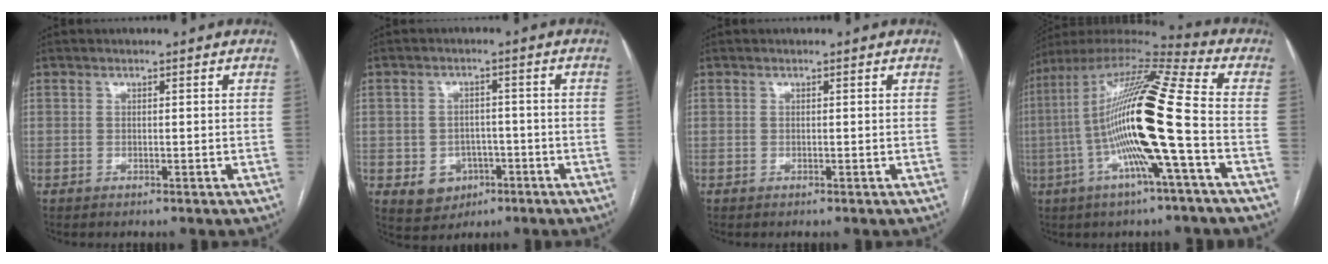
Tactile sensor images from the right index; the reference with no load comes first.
{"total": 6.0, "force": [-2.2, 5.2, 2.1], "torque": [-0.030, 0.009, -0.021]}
{"total": 0.0}
{"total": 20.3, "force": [-3.3, 0.2, 20.0], "torque": [-0.382, 0.005, -0.074]}